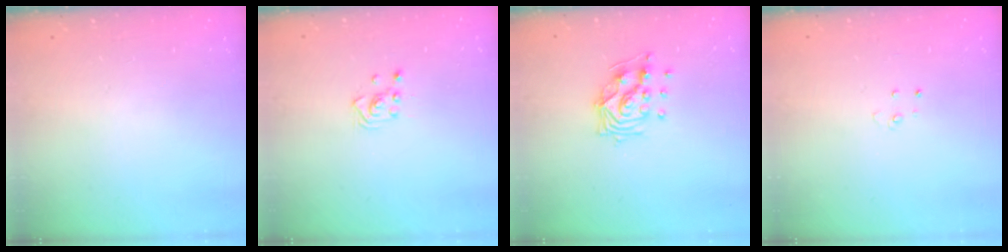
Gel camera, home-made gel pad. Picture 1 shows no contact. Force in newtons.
{"total": 2.8, "press": 2.8, "slide": 0.3}
{"total": 11.0, "press": 11.0, "slide": 0.9}
{"total": 2.7, "press": 2.7, "slide": 0.2}